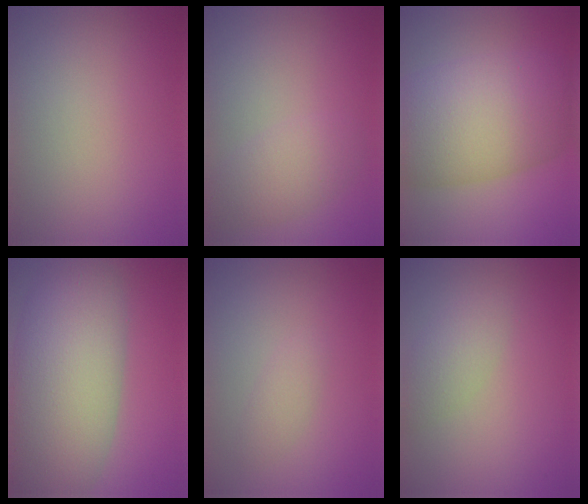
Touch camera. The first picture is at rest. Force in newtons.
{"total": 2.9, "press": 2.9, "slide": 0.2}
{"total": 11.0, "press": 11.0, "slide": 0.6}
{"total": 12.3, "press": 12.3, "slide": 0.7}
{"total": 1.2, "press": 1.1, "slide": 0.1}
{"total": 2.1, "press": 2.1, "slide": 0.1}